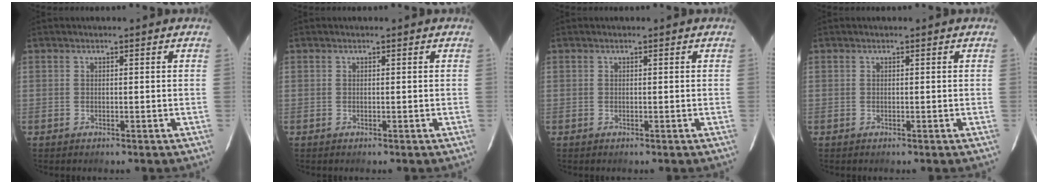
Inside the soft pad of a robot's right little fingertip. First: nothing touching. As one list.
[{"total": 0.0}, {"total": 0.0}, {"total": 0.0}]